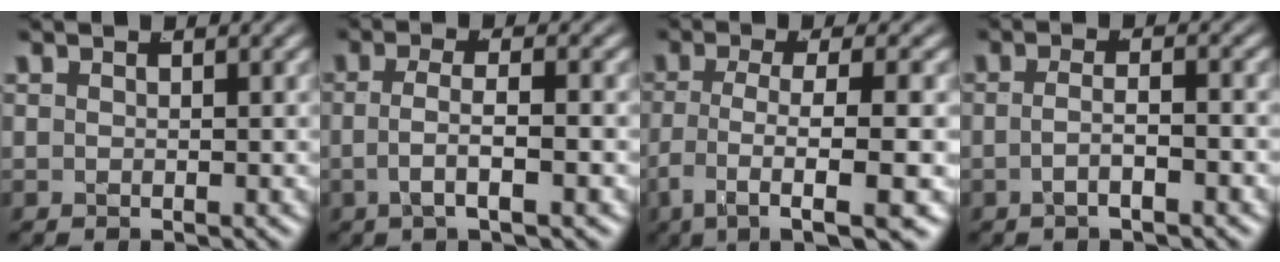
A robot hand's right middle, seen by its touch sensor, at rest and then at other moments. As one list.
[{"total": 3.3, "force": [-1.2, 0.9, 2.9], "torque": [-0.053, -0.007, -0.020]}, {"total": 8.5, "force": [-5.6, 2.2, 6.0], "torque": [-0.111, -0.037, -0.071]}, {"total": 2.5, "force": [-1.6, 0.4, 1.9], "torque": [-0.032, -0.009, -0.024]}]